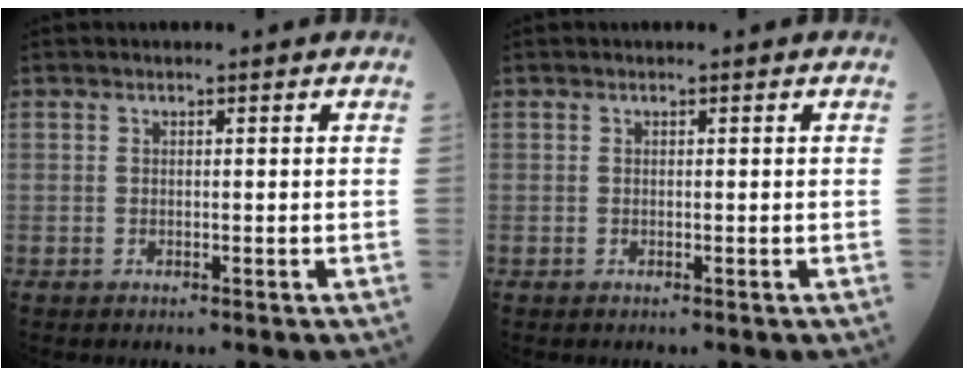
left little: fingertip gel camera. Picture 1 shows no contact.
{"total": 0.0}